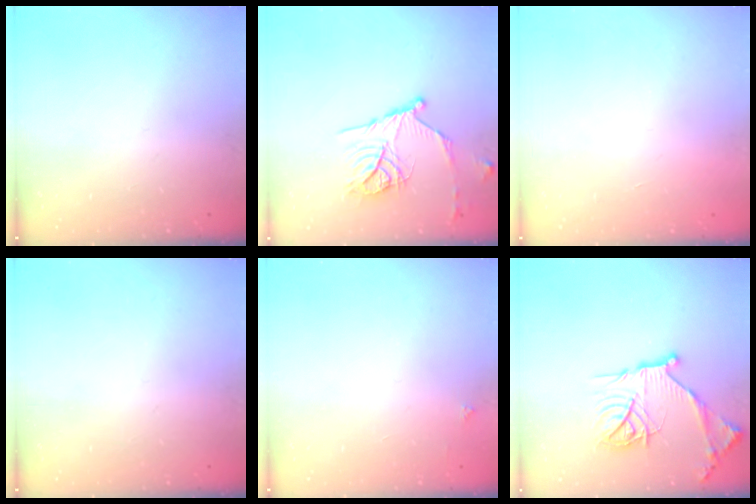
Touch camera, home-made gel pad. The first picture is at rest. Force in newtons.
{"total": 15.4, "press": 15.3, "slide": 1.5}
{"total": 1.6, "press": 1.5, "slide": 0.1}
{"total": 0.0}
{"total": 2.1, "press": 2.1, "slide": 0.3}
{"total": 18.5, "press": 18.4, "slide": 1.9}